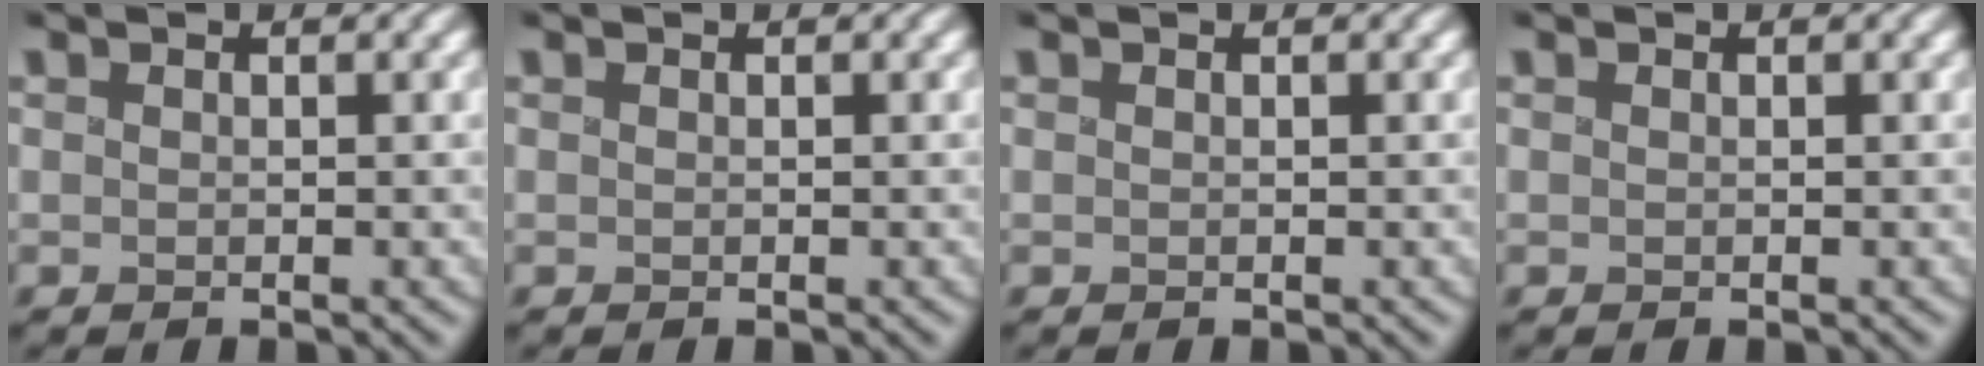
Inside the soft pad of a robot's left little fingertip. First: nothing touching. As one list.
[{"total": 0.0}, {"total": 0.0}, {"total": 0.0}]